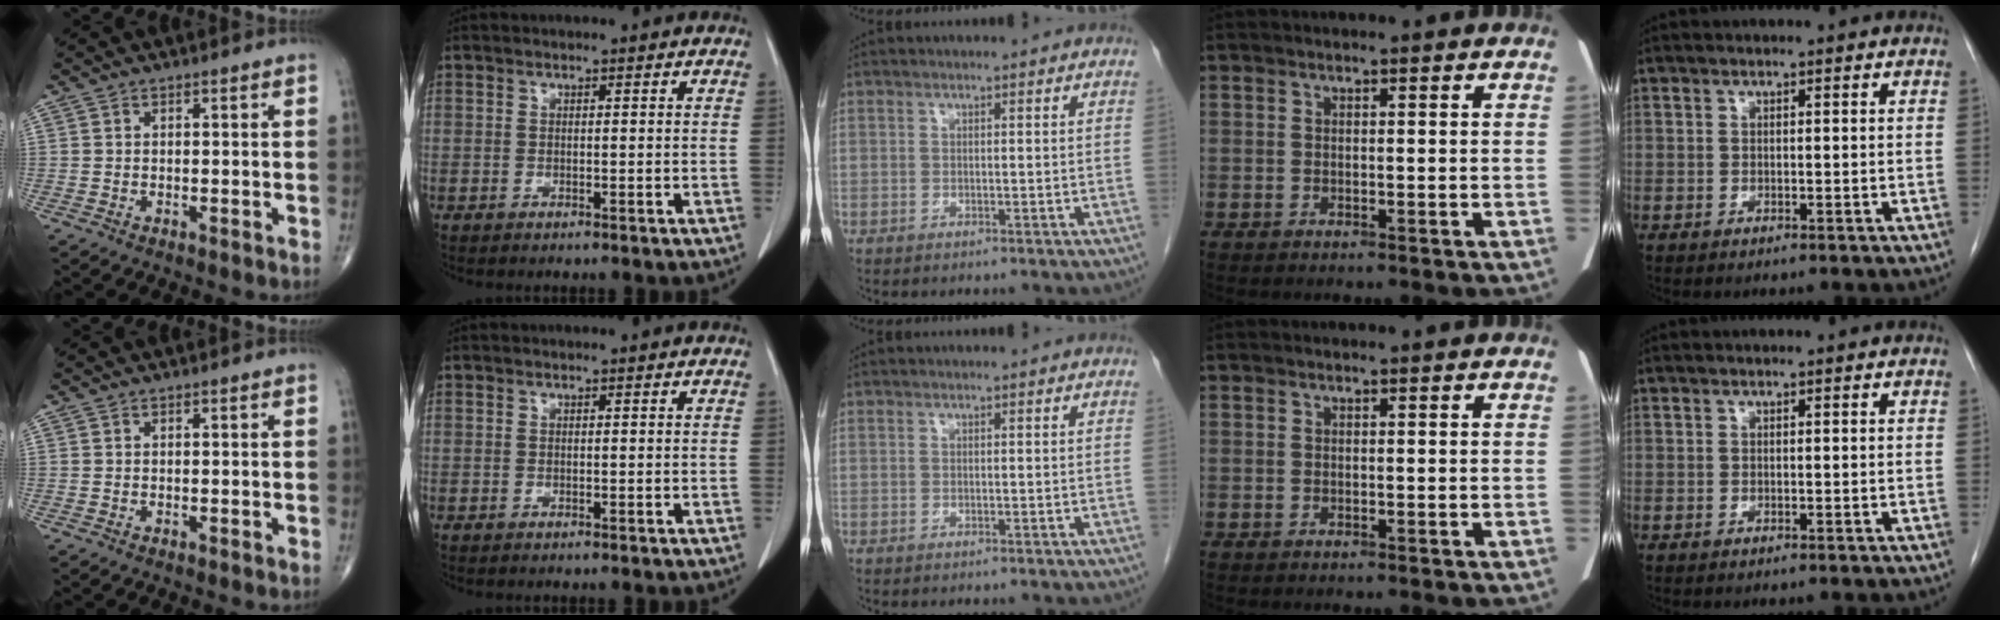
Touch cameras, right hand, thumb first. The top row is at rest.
{}